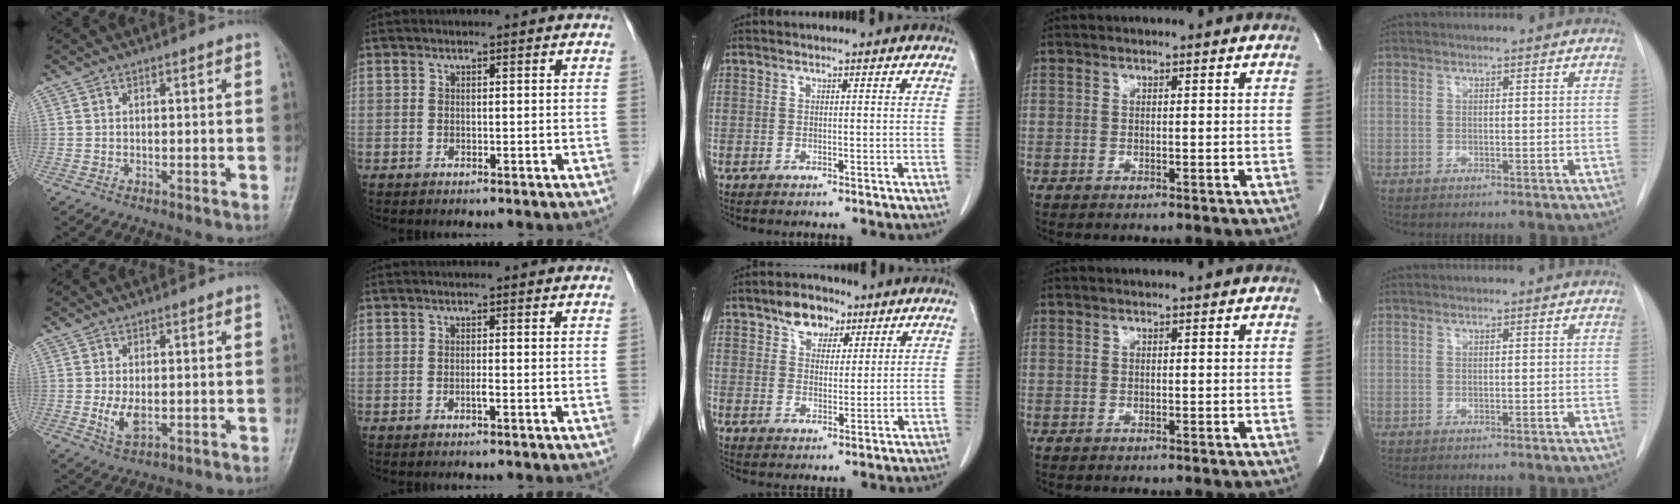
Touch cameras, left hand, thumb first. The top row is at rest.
{"thumb": {"total": 4.0, "force": [-0.2, 2.1, 3.4], "torque": [-0.066, -0.010, 0.001]}, "index": {"total": 0.7, "force": [-0.3, -0.1, 0.5], "torque": [-0.010, 0.001, -0.006]}, "middle": {"total": 5.3, "force": [3.5, 2.1, 3.3], "torque": [-0.064, 0.008, 0.065]}}